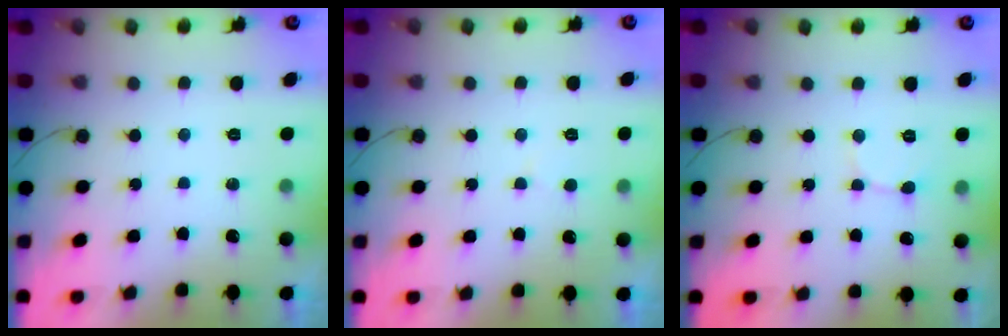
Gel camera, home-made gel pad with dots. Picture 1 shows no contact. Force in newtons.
{"total": 3.9, "press": 3.9, "slide": 0.3}
{"total": 2.5, "press": 2.5, "slide": 0.3}